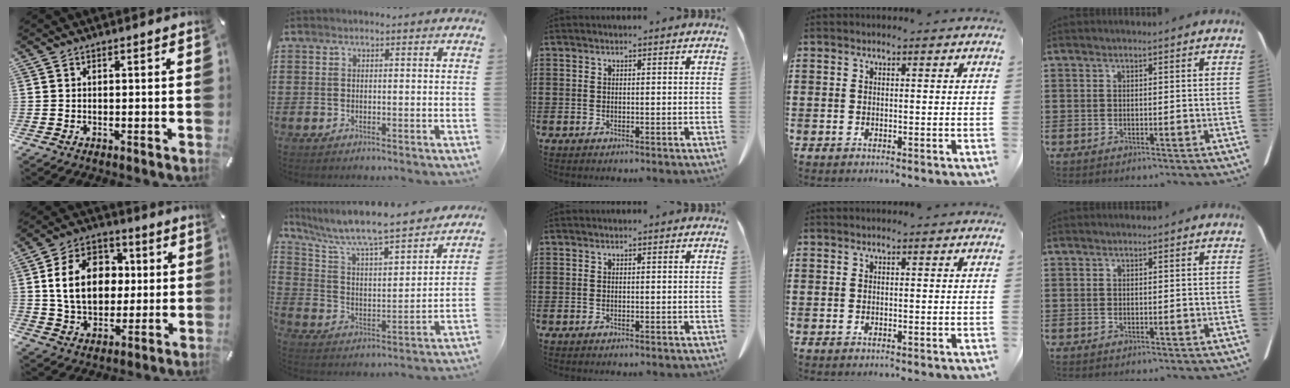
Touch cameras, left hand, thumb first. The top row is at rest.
{"thumb": {"total": 15.6, "force": [2.0, 12.0, 9.8], "torque": [-0.177, 0.017, 0.035]}, "index": {"total": 6.8, "force": [6.2, 0.3, 2.9], "torque": [-0.087, -0.052, 0.098]}}